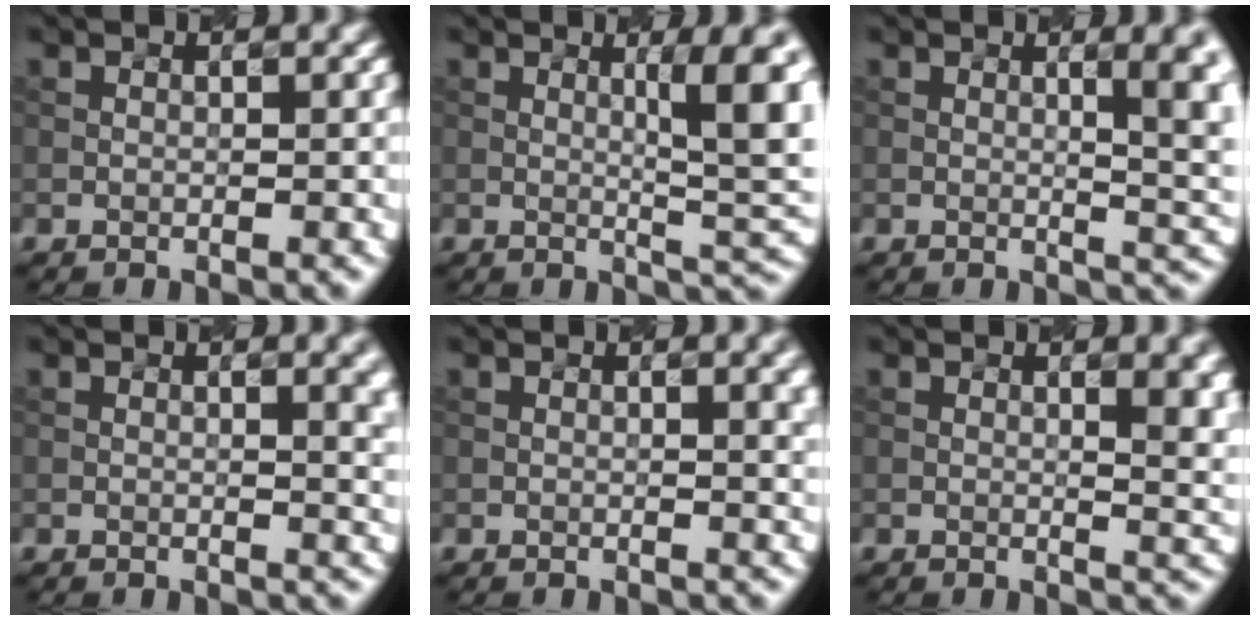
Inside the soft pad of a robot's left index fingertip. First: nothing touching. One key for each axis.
{"total": 6.6, "fx": 1.2, "fy": 1.2, "fz": 6.4, "tx": -0.083, "ty": -0.005, "tz": 0.027}
{"total": 5.6, "fx": 0.9, "fy": 1.8, "fz": 5.2, "tx": -0.044, "ty": 0.003, "tz": 0.020}
{"total": 3.9, "fx": 0.9, "fy": 1.5, "fz": 3.4, "tx": -0.021, "ty": 0.011, "tz": 0.014}
{"total": 3.1, "fx": 0.8, "fy": 1.0, "fz": 2.8, "tx": -0.022, "ty": 0.007, "tz": 0.012}
{"total": 5.8, "fx": 1.6, "fy": 2.5, "fz": 5.0, "tx": -0.026, "ty": 0.008, "tz": 0.027}